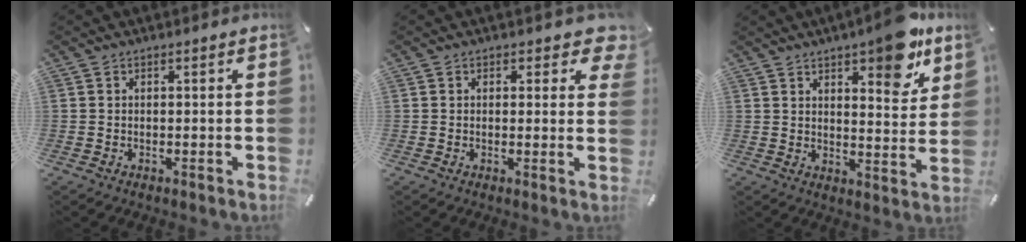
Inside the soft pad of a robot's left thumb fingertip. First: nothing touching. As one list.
[{"total": 4.2, "force": [2.1, 2.6, 2.7], "torque": [-0.017, -0.010, 0.030]}, {"total": 11.2, "force": [8.0, 4.1, 6.7], "torque": [-0.071, -0.053, 0.131]}]